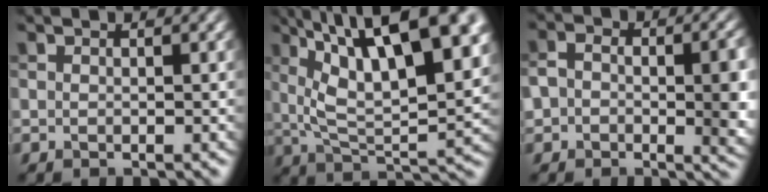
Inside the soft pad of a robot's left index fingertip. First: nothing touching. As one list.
[{"total": 15.0, "force": [7.2, 5.1, 12.1], "torque": [-0.191, 0.010, 0.117]}, {"total": 7.0, "force": [-0.6, 4.4, 5.4], "torque": [-0.066, -0.003, -0.014]}]